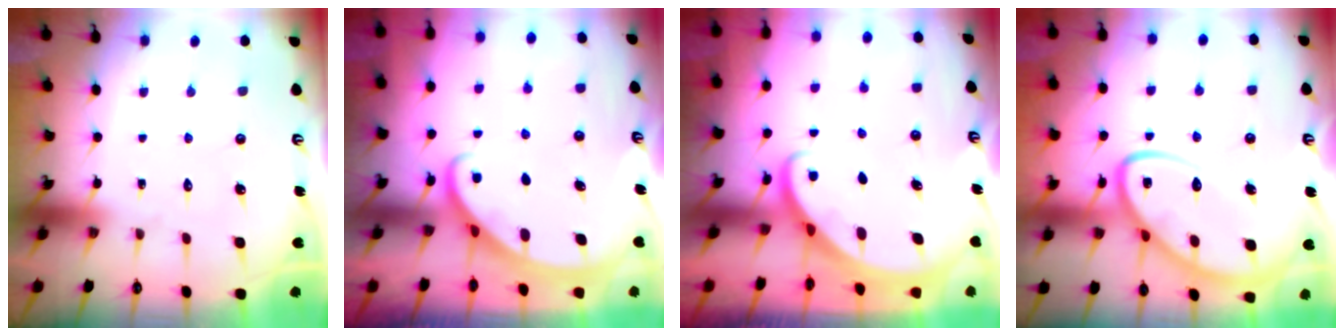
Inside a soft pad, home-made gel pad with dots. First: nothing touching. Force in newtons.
{"total": 2.2, "press": 2.2, "slide": 0.2}
{"total": 2.6, "press": 2.6, "slide": 0.3}
{"total": 12.9, "press": 12.8, "slide": 1.3}